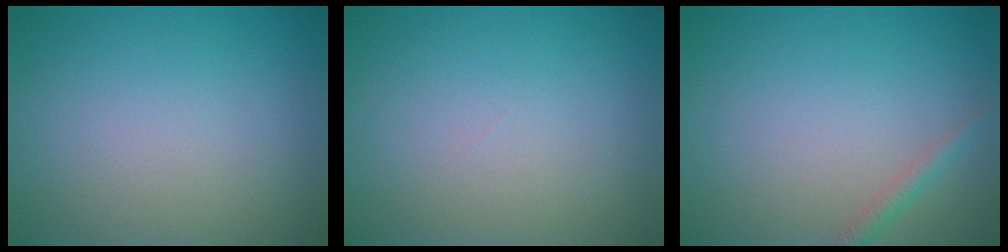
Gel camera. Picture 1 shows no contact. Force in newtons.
{"total": 0.0}
{"total": 1.2, "press": 1.2, "slide": 0.1}